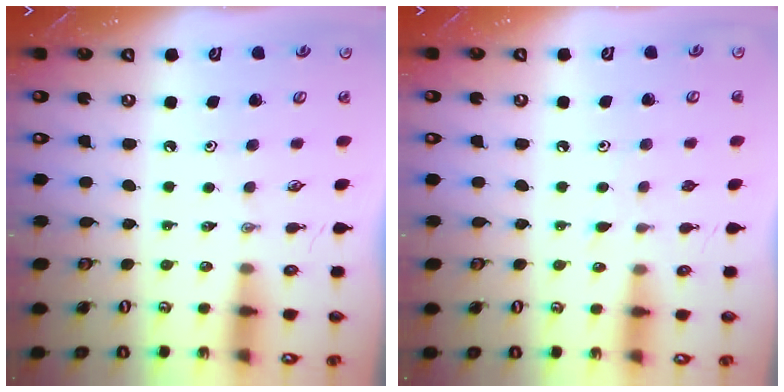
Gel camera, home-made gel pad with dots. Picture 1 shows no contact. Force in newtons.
{"total": 3.5, "press": 3.4, "slide": 0.4}